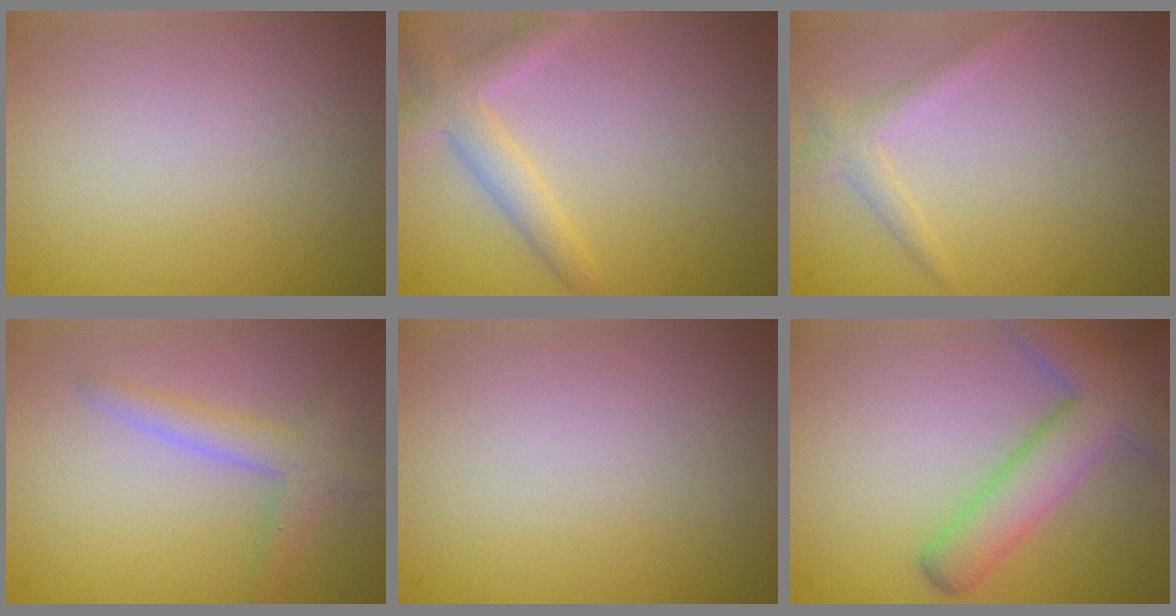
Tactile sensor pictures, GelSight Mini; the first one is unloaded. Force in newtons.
{"total": 3.0, "press": 3.0, "slide": 0.1}
{"total": 1.7, "press": 1.7, "slide": 0.1}
{"total": 2.7, "press": 2.7, "slide": 0.3}
{"total": 0.0}
{"total": 6.2, "press": 6.1, "slide": 0.4}